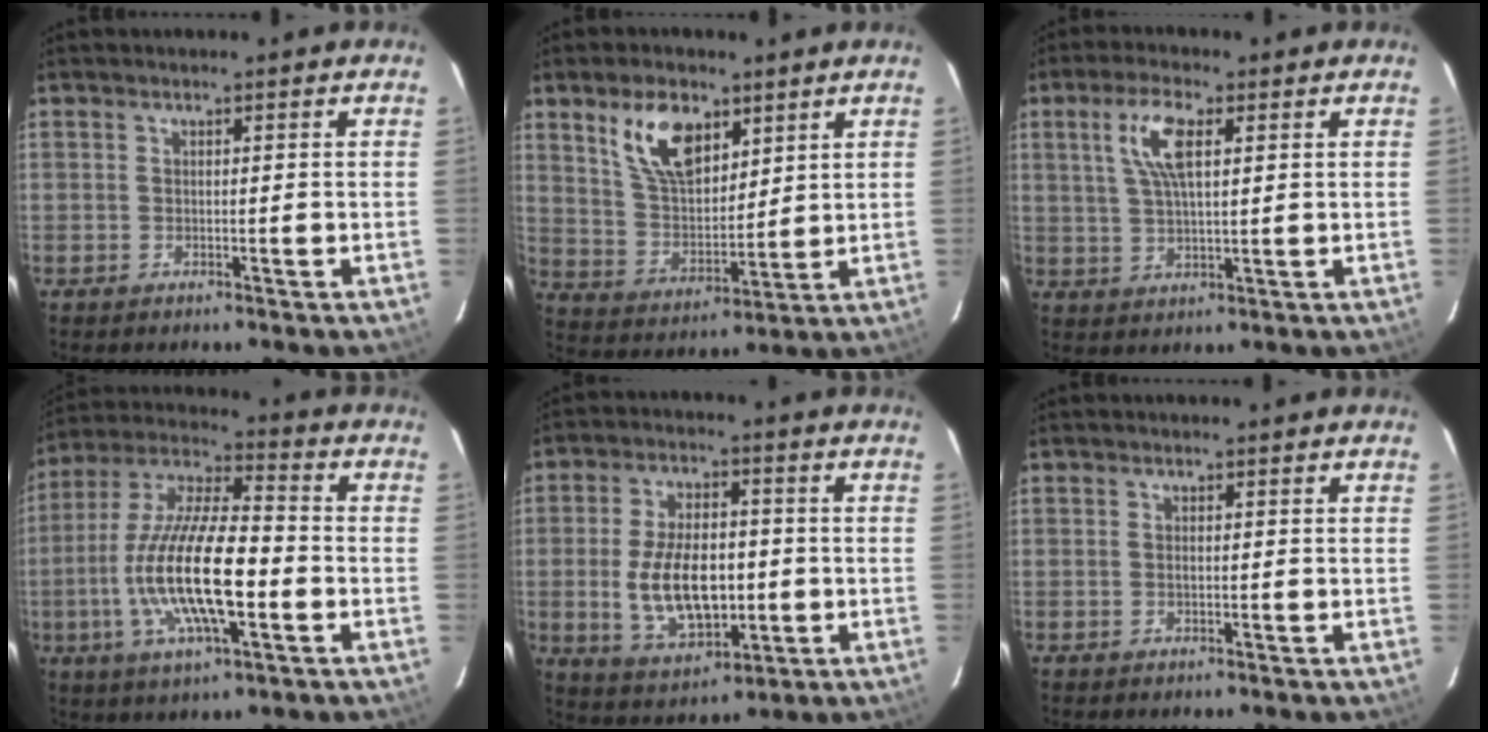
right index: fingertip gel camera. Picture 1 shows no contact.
{"total": 11.9, "force": [6.5, 6.2, 7.7], "torque": [-0.141, 0.014, 0.133]}
{"total": 7.5, "force": [2.6, 2.6, 6.6], "torque": [-0.130, 0.010, 0.052]}
{"total": 18.6, "force": [-4.1, 5.3, 17.3], "torque": [-0.341, -0.007, -0.079]}
{"total": 13.6, "force": [-1.5, 7.2, 11.4], "torque": [-0.224, -0.002, -0.011]}
{"total": 0.6, "force": [0.1, 0.3, 0.5], "torque": [-0.010, 0.002, 0.002]}